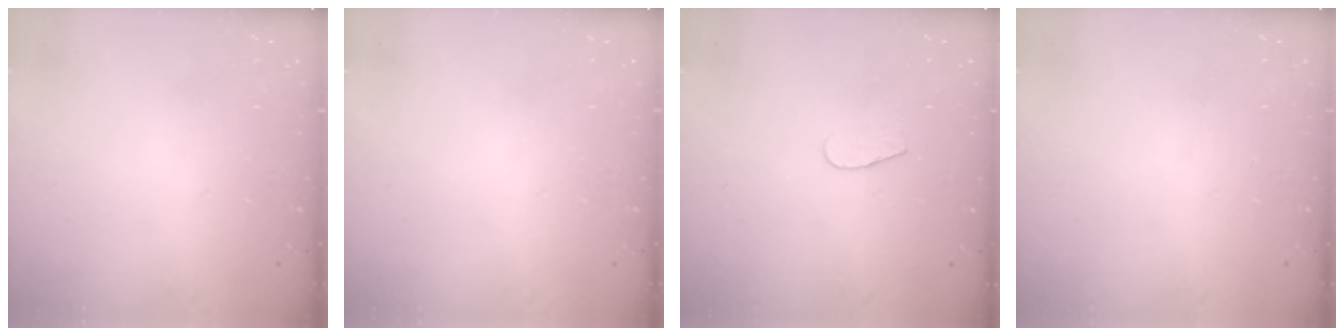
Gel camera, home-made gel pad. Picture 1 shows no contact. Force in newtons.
{"total": 0.0}
{"total": 4.6, "press": 4.6, "slide": 0.4}
{"total": 0.0}